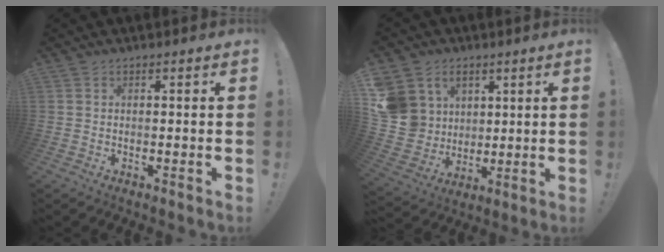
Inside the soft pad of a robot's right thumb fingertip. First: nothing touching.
{"total": 12.0, "force": [4.1, 10.7, 3.3], "torque": [-0.062, -0.022, 0.093]}